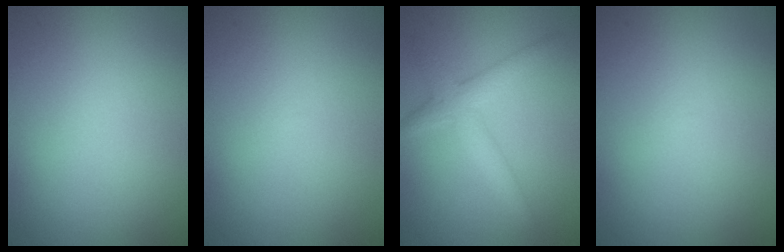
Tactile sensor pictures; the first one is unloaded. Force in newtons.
{"total": 0.0}
{"total": 2.8, "press": 2.8, "slide": 0.1}
{"total": 0.0}